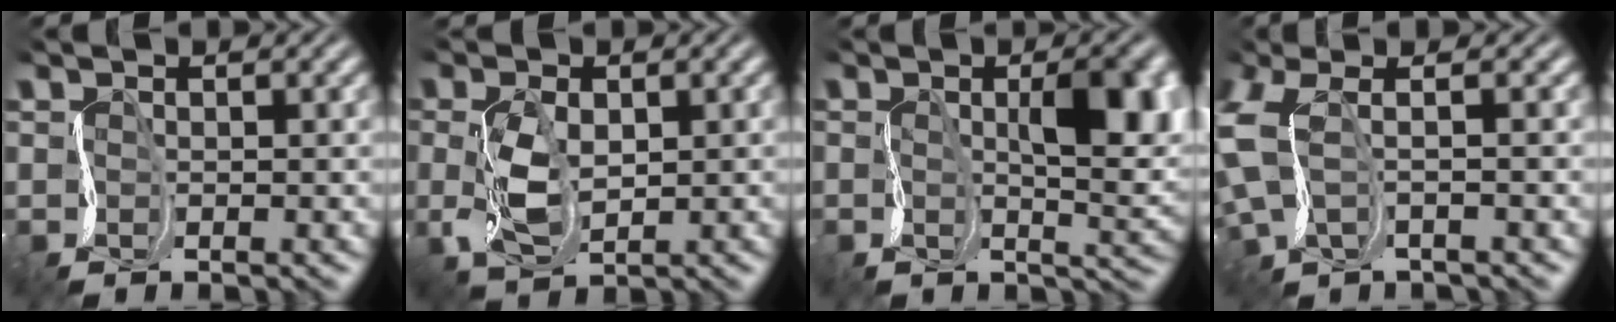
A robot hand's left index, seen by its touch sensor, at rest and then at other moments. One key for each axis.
{"total": 2.6, "fx": 0.7, "fy": 1.6, "fz": 1.9, "tx": -0.071, "ty": 0.005, "tz": 0.013}
{"total": 6.3, "fx": 1.2, "fy": 2.1, "fz": 5.8, "tx": -0.097, "ty": 0.010, "tz": 0.019}
{"total": 3.5, "fx": 1.4, "fy": 1.4, "fz": 2.9, "tx": -0.096, "ty": 0.007, "tz": 0.017}